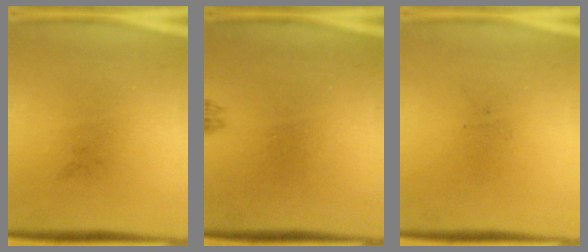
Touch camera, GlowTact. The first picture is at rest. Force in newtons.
{"total": 0.7}
{"total": 0.0}